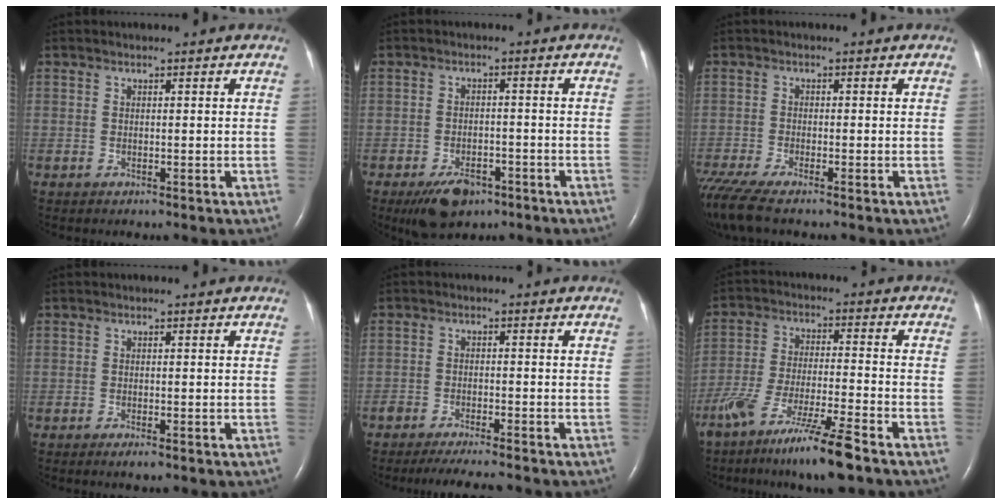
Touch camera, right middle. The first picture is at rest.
{"total": 6.1, "force": [-3.9, 3.1, 3.4], "torque": [-0.065, -0.002, -0.060]}
{"total": 6.7, "force": [-5.4, 0.5, 4.0], "torque": [-0.084, -0.020, -0.098]}
{"total": 1.3, "force": [-0.8, 0.1, 1.0], "torque": [-0.022, -0.005, -0.010]}
{"total": 6.7, "force": [-5.9, 0.9, 3.0], "torque": [-0.036, -0.013, -0.092]}
{"total": 12.5, "force": [-8.8, 0.3, 8.9], "torque": [-0.172, -0.035, -0.159]}